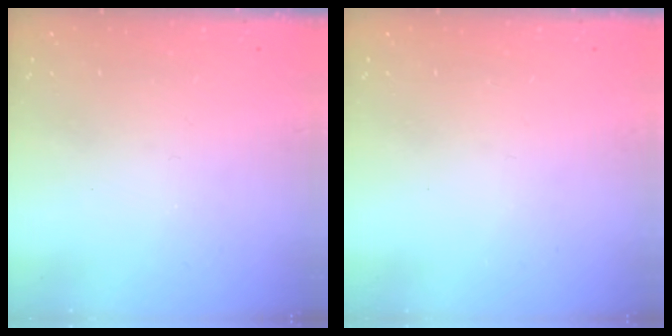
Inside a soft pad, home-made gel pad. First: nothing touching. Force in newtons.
{"total": 0.0}